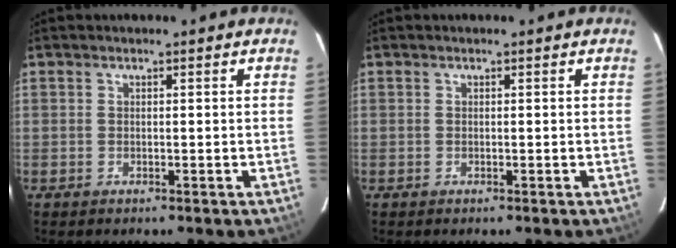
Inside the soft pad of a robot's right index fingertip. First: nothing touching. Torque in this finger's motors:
{"motor_torque": [0.00, 0.00, 0.03, 0.00]}